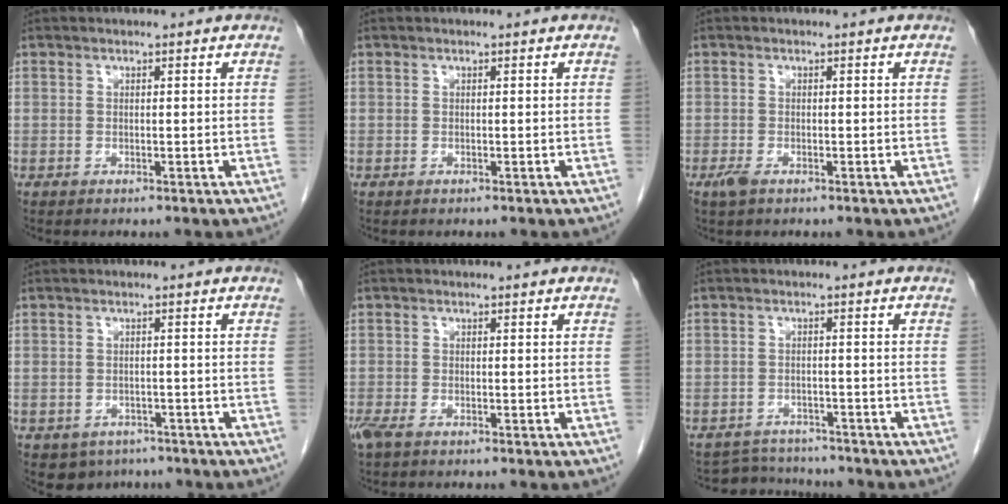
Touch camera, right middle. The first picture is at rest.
{"total": 0.0}
{"total": 1.5, "force": [-0.9, 0.6, 1.1], "torque": [-0.028, -0.003, -0.016]}
{"total": 4.0, "force": [-2.7, 2.9, 0.6], "torque": [-0.006, 0.005, -0.034]}
{"total": 2.6, "force": [-1.8, 0.8, 1.6], "torque": [-0.038, -0.009, -0.033]}
{"total": 4.3, "force": [-4.1, 0.8, -0.8], "torque": [0.013, 0.005, -0.065]}